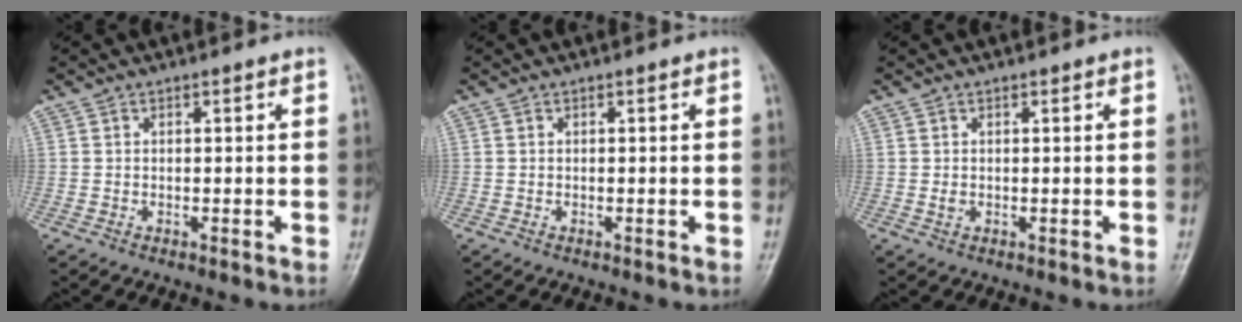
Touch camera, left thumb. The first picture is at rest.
{"total": 0.0}
{"total": 0.8, "force": [0.1, 0.6, 0.4], "torque": [-0.006, 0.000, 0.003]}